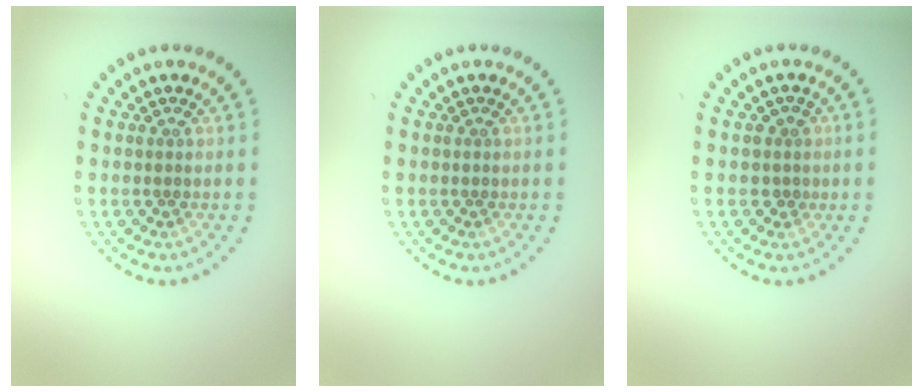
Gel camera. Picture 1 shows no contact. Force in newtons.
{"total": 0.0}
{"total": 1.3, "press": 1.1, "slide": 0.8}